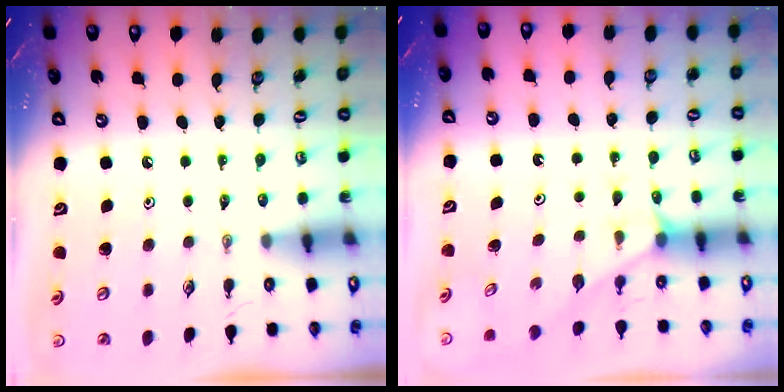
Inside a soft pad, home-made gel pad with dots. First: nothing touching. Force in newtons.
{"total": 2.1, "press": 2.1, "slide": 0.4}